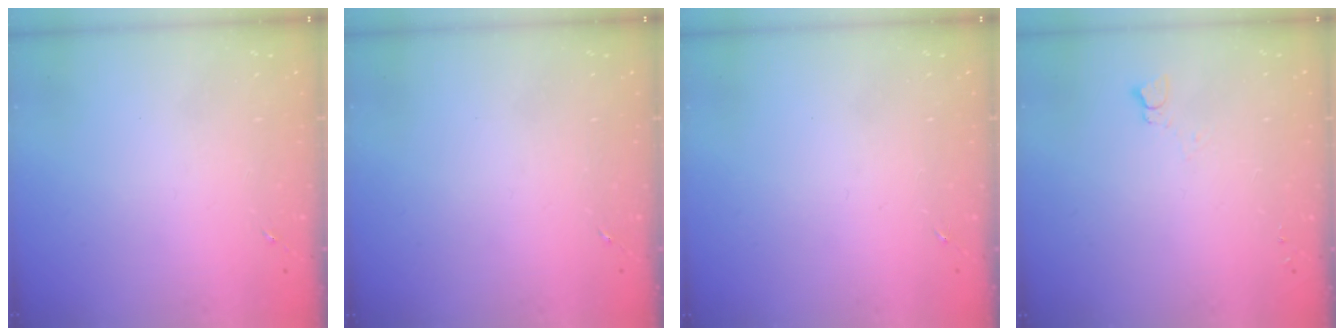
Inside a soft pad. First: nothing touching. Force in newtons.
{"total": 0.0}
{"total": 0.0}
{"total": 2.8, "press": 2.7, "slide": 0.3}